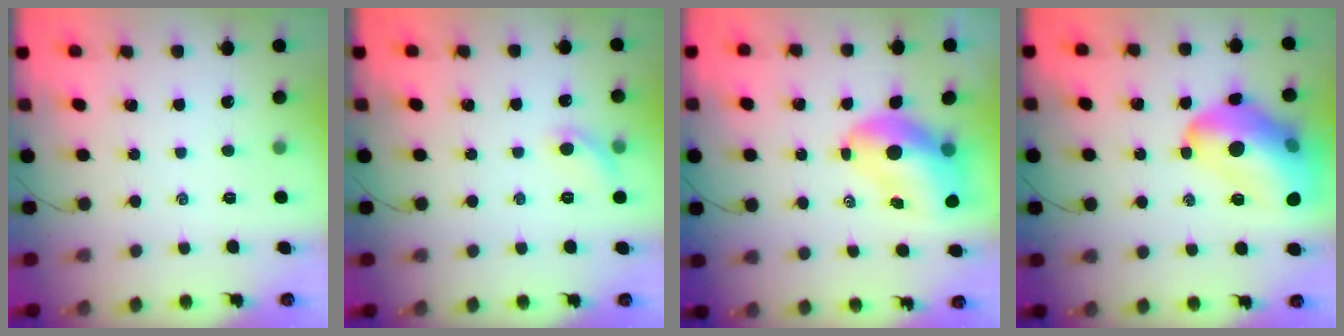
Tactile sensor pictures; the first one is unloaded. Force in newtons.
{"total": 6.3, "press": 6.2, "slide": 1.2}
{"total": 10.1, "press": 9.5, "slide": 3.2}
{"total": 21.9, "press": 21.5, "slide": 4.0}